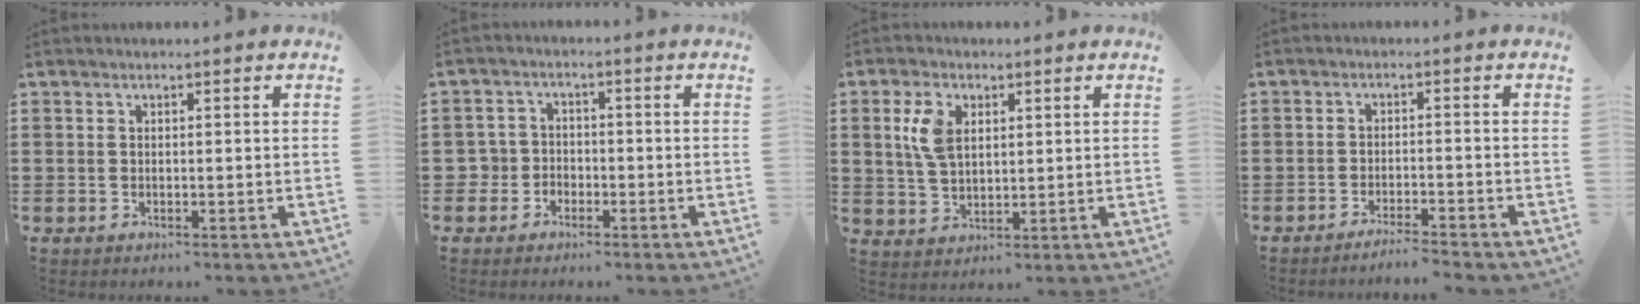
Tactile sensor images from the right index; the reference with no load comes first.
{"total": 3.2, "force": [-1.7, 2.6, 0.5], "torque": [-0.037, -0.001, -0.043]}
{"total": 5.7, "force": [1.9, 3.5, 4.1], "torque": [-0.101, 0.011, 0.030]}
{"total": 2.1, "force": [-2.0, -0.4, 0.6], "torque": [-0.010, 0.002, -0.038]}